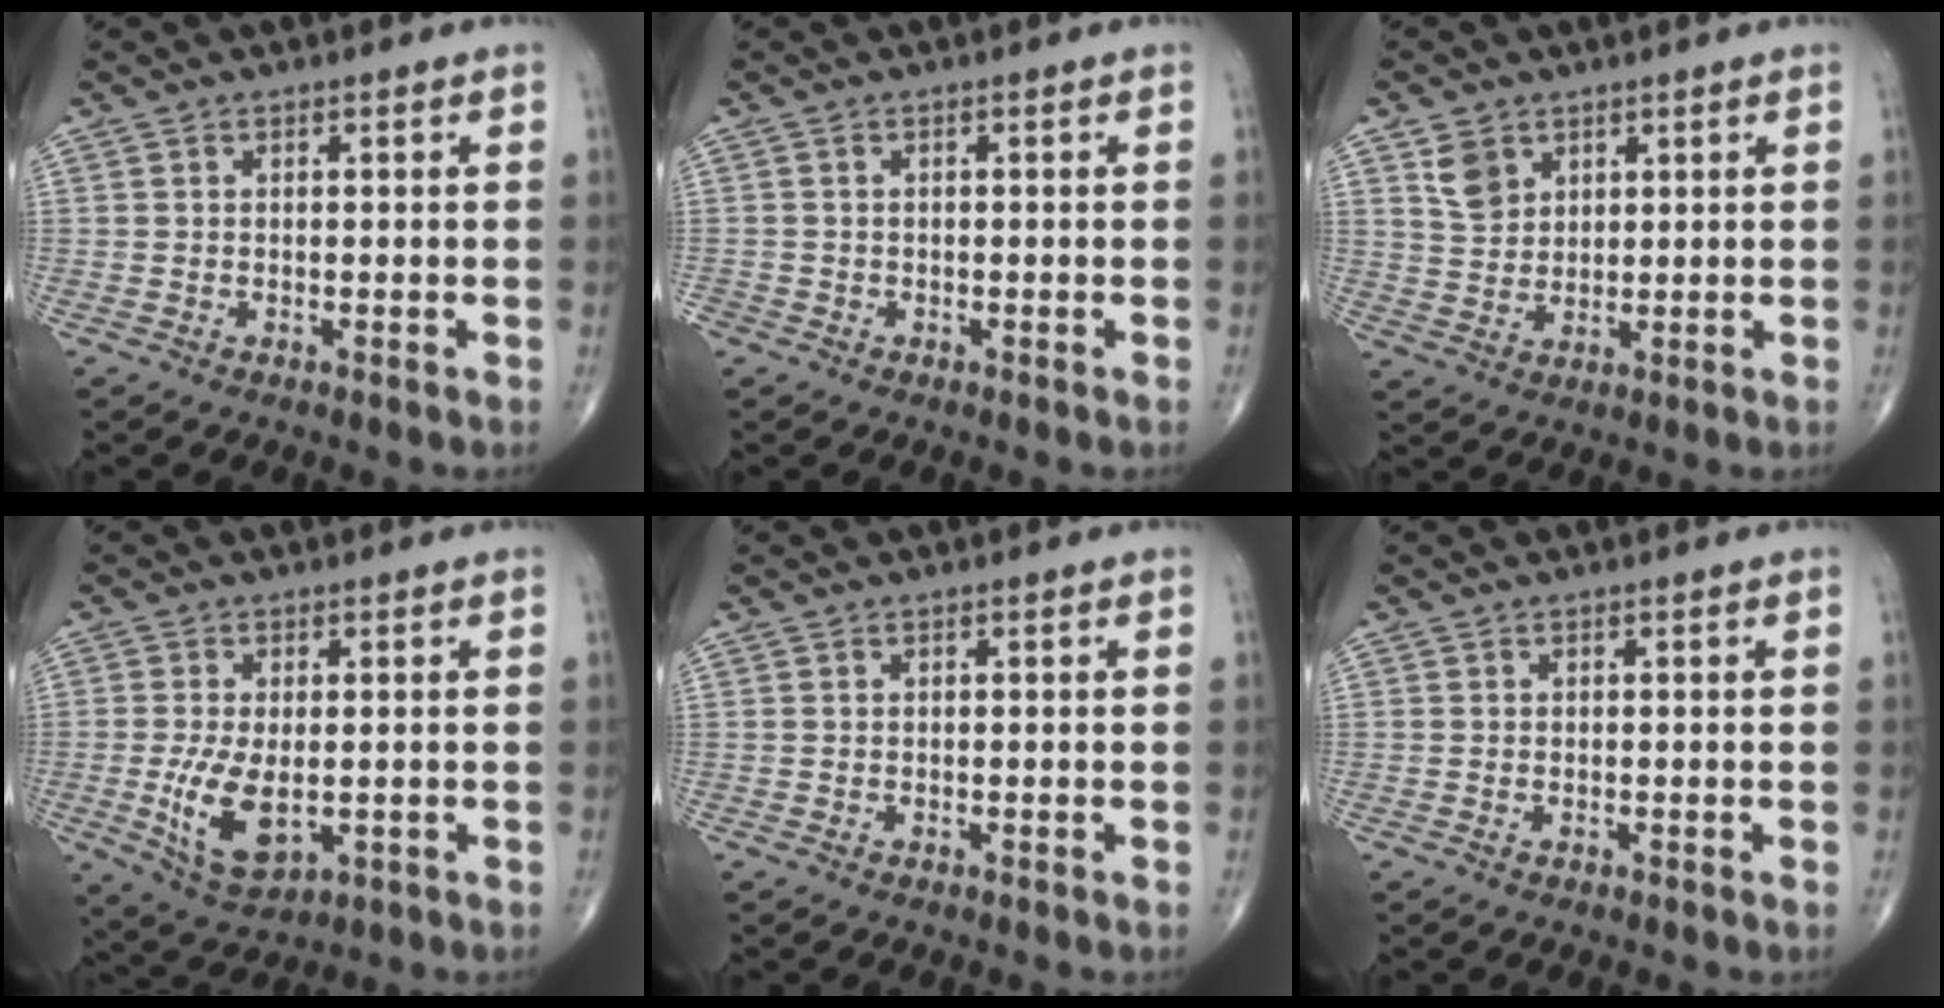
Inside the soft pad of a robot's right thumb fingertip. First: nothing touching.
{"total": 1.2, "force": [-0.7, 1.0, 0.1], "torque": [0.001, 0.003, -0.016]}
{"total": 5.3, "force": [2.8, 3.9, 2.2], "torque": [-0.024, -0.017, 0.058]}
{"total": 9.1, "force": [-1.4, 4.7, 7.7], "torque": [-0.143, -0.018, -0.014]}
{"total": 0.0}
{"total": 0.0}